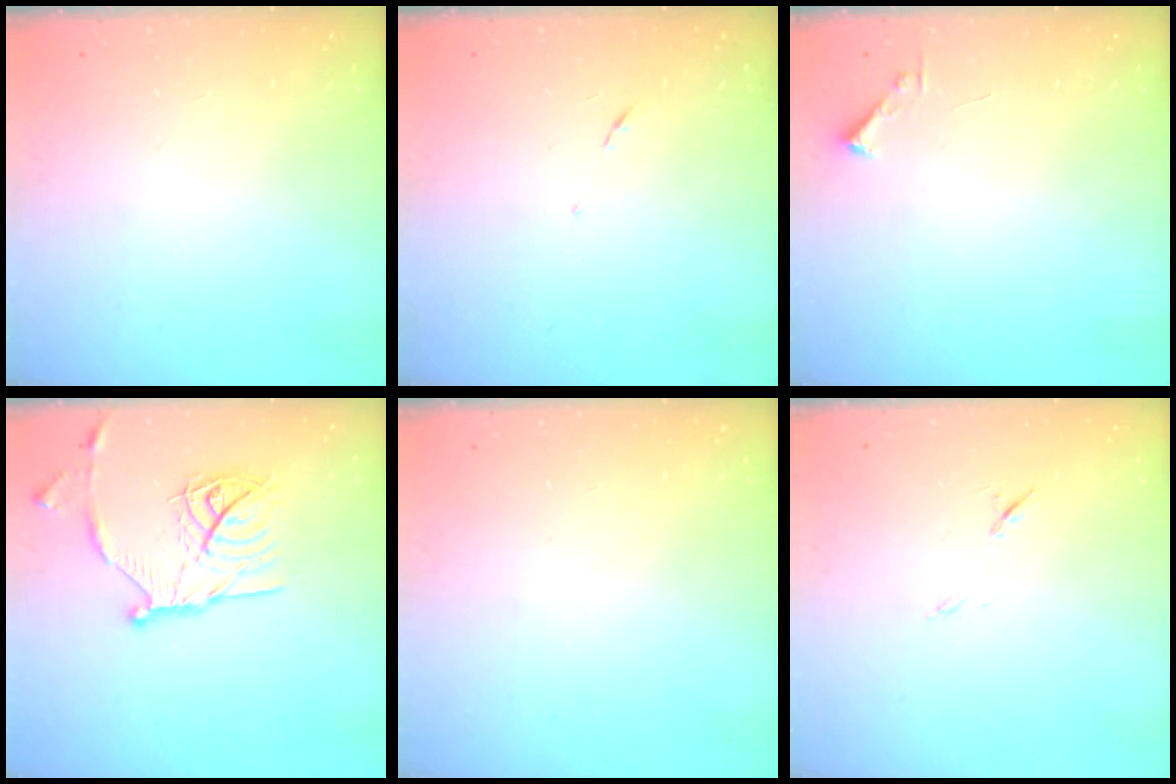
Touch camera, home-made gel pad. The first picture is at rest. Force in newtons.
{"total": 5.0, "press": 5.0, "slide": 0.3}
{"total": 1.7, "press": 1.7, "slide": 0.2}
{"total": 17.6, "press": 17.6, "slide": 1.4}
{"total": 0.0}
{"total": 6.2, "press": 6.2, "slide": 0.8}